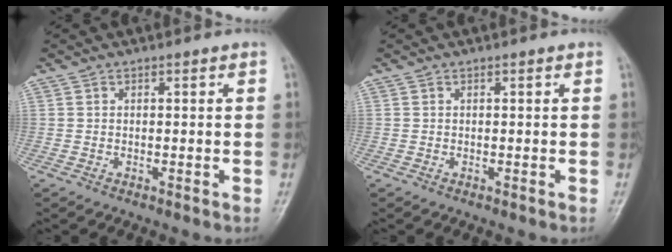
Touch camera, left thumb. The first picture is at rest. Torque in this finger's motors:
{"motor_torque": [0.00, 0.00, 0.00, 0.00, 0.00]}